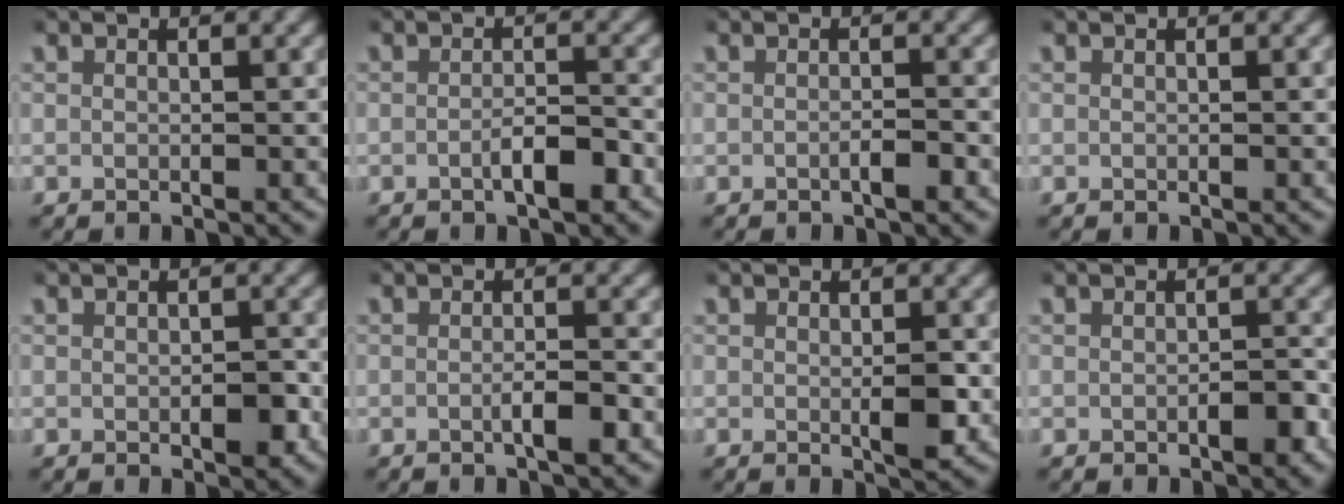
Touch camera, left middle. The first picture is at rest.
{"total": 2.3, "force": [-1.4, 0.6, 1.7], "torque": [-0.022, 0.002, -0.028]}
{"total": 1.0, "force": [-0.7, 0.1, 0.8], "torque": [-0.011, 0.001, -0.013]}
{"total": 0.0}
{"total": 1.8, "force": [-0.5, 1.1, 1.4], "torque": [-0.019, -0.004, -0.009]}
{"total": 1.7, "force": [-0.8, 0.2, 1.5], "torque": [-0.025, 0.000, -0.017]}
{"total": 2.1, "force": [-0.2, 0.8, 1.9], "torque": [-0.026, -0.009, -0.002]}
{"total": 1.8, "force": [-0.7, 0.9, 1.3], "torque": [-0.021, 0.001, -0.013]}